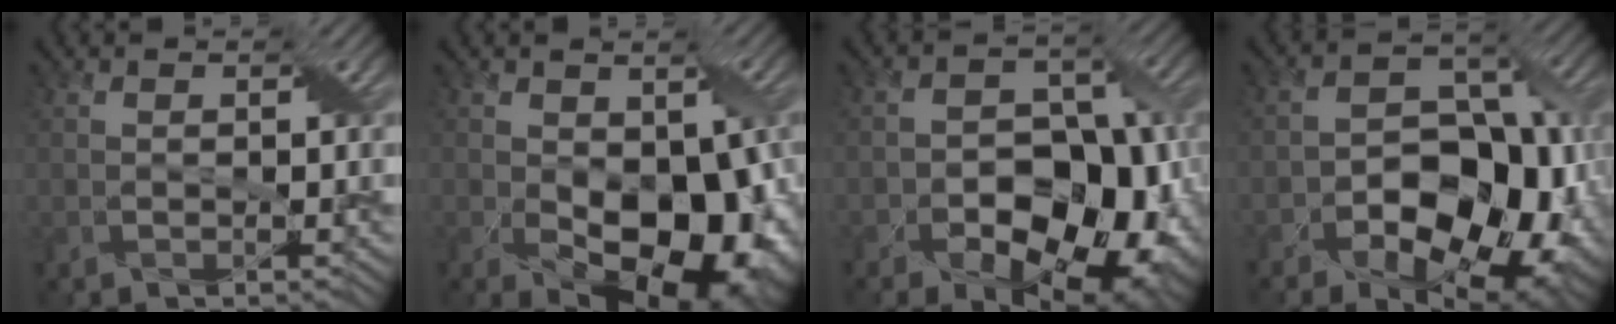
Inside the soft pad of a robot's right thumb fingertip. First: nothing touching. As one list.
[{"total": 13.3, "force": [-2.4, 8.3, 10.2], "torque": [-0.153, -0.053, -0.015]}, {"total": 13.7, "force": [-6.0, 8.5, 8.9], "torque": [-0.108, -0.011, -0.098]}, {"total": 14.9, "force": [-5.9, 9.0, 10.4], "torque": [-0.143, -0.018, -0.102]}]